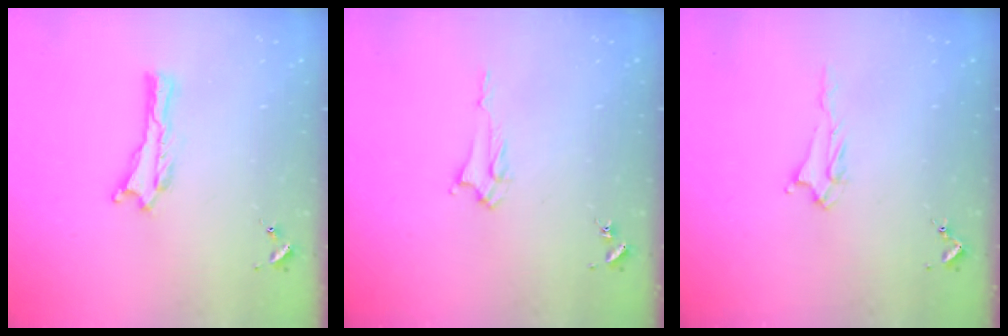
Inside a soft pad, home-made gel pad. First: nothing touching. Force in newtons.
{"total": 2.4, "press": 2.4, "slide": 0.3}
{"total": 3.2, "press": 3.2, "slide": 0.5}